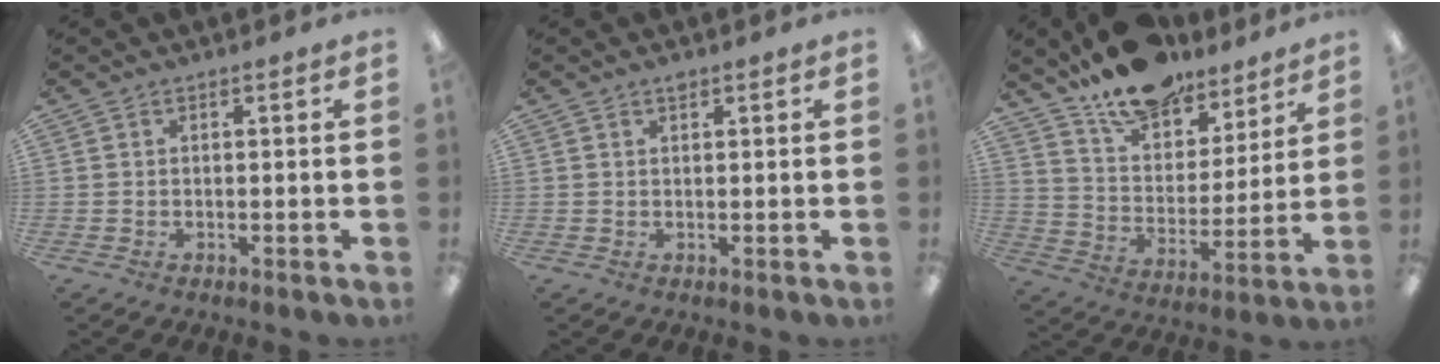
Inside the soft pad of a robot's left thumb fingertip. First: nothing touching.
{"total": 1.2, "force": [0.9, 0.4, 0.5], "torque": [-0.004, -0.002, 0.015]}
{"total": 16.0, "force": [13.2, 7.2, 5.4], "torque": [-0.104, -0.090, 0.240]}